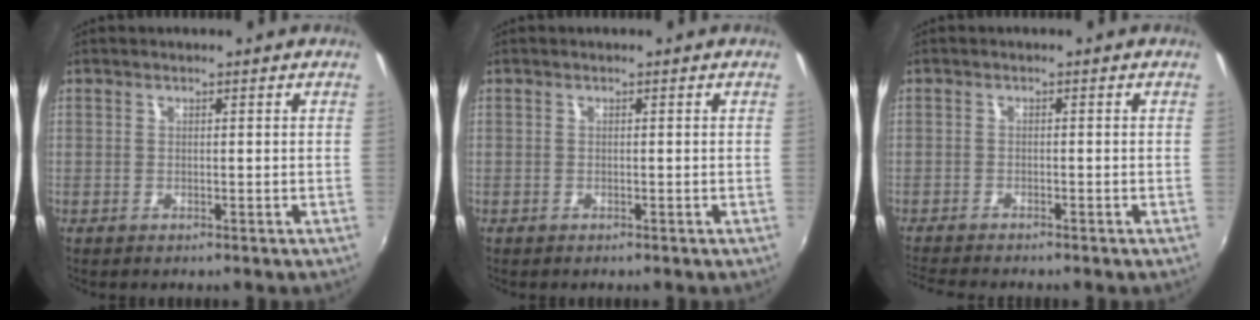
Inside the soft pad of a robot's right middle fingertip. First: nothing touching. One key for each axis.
{"total": 0.5, "fx": -0.4, "fy": 0.3, "fz": 0.0, "tx": -0.003, "ty": -0.002, "tz": -0.008}
{"total": 6.4, "fx": -5.8, "fy": 0.7, "fz": 2.7, "tx": -0.065, "ty": -0.019, "tz": -0.095}